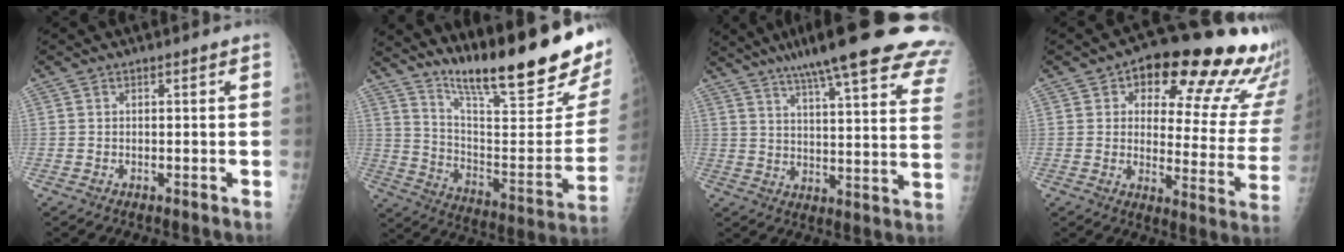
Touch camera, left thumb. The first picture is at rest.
{"total": 27.2, "force": [19.7, 3.7, 18.4], "torque": [-0.263, -0.112, 0.305]}
{"total": 29.5, "force": [21.9, 5.3, 19.0], "torque": [-0.226, -0.069, 0.275]}
{"total": 23.2, "force": [14.1, 9.6, 15.8], "torque": [-0.155, -0.054, 0.172]}